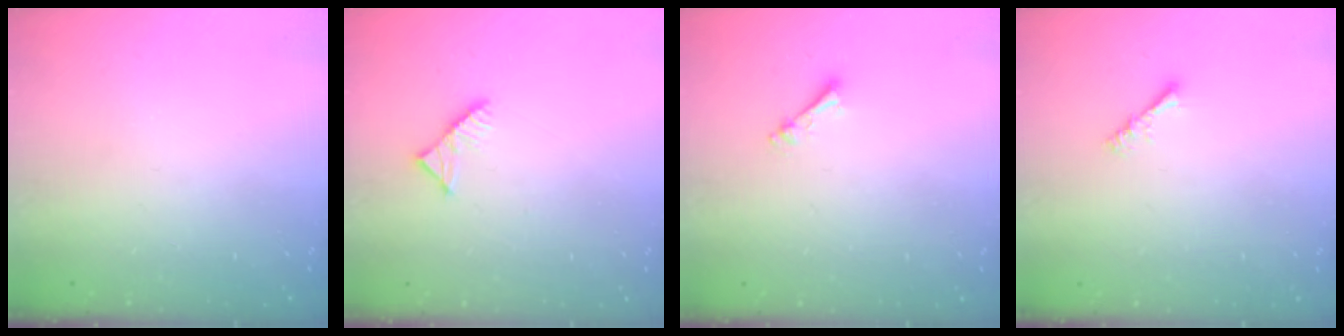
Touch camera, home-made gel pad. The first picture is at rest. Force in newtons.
{"total": 3.3, "press": 3.2, "slide": 0.4}
{"total": 2.5, "press": 2.5, "slide": 0.4}
{"total": 2.4, "press": 2.4, "slide": 0.3}